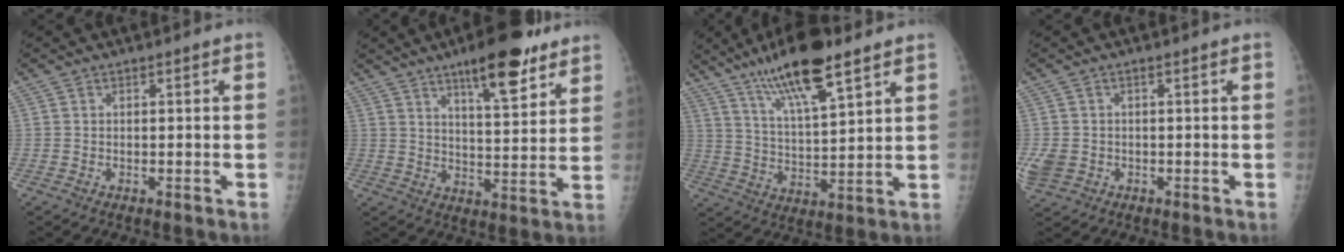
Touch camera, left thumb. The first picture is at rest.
{"total": 13.6, "force": [8.8, 3.7, 9.8], "torque": [-0.121, -0.046, 0.131]}
{"total": 14.7, "force": [9.5, 3.3, 10.7], "torque": [-0.182, -0.038, 0.176]}
{"total": 4.5, "force": [-0.9, 3.8, 2.3], "torque": [-0.054, 0.000, -0.009]}